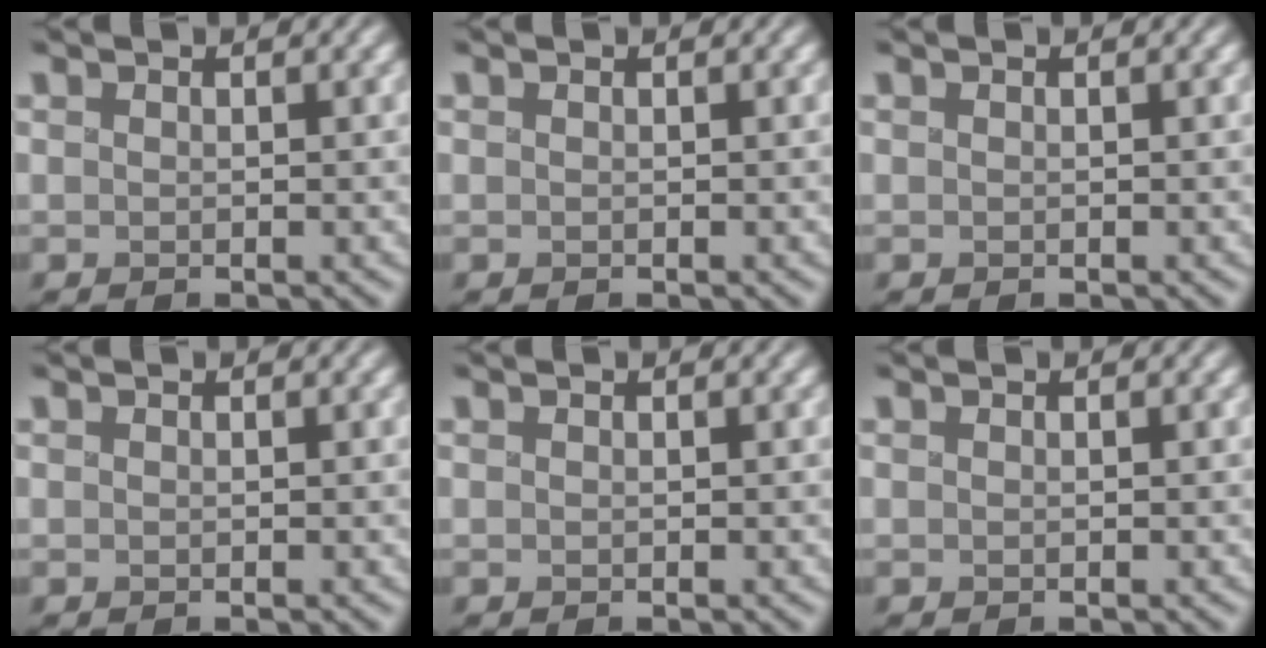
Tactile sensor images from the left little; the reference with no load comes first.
{"total": 0.0}
{"total": 0.0}
{"total": 0.0}
{"total": 0.0}
{"total": 0.0}